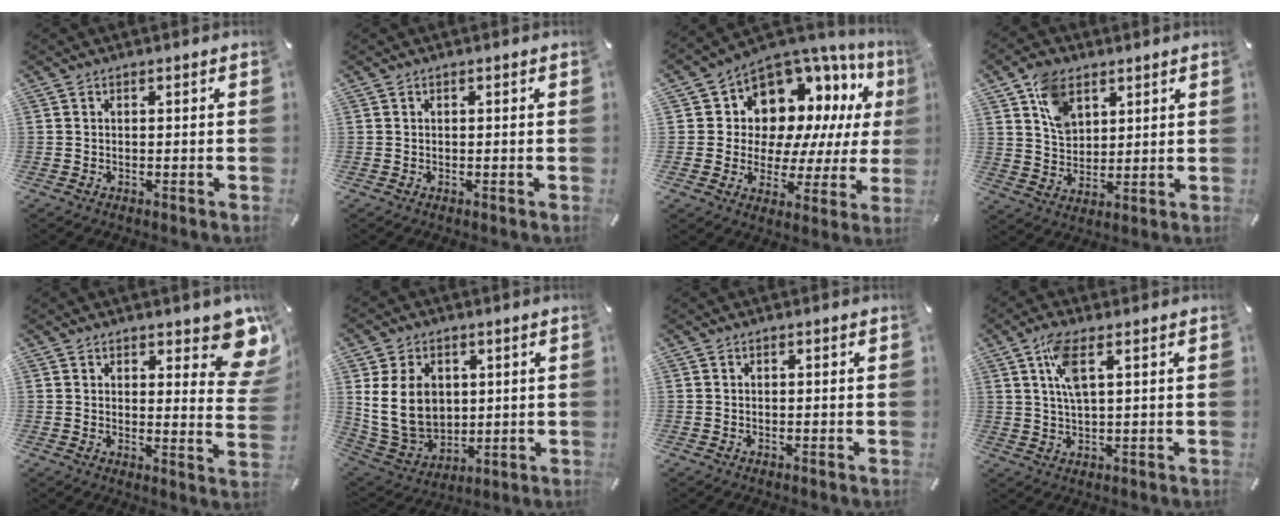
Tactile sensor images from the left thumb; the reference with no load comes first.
{"total": 0.0}
{"total": 11.6, "force": [6.8, 8.6, 3.7], "torque": [-0.066, -0.075, 0.125]}
{"total": 9.1, "force": [4.7, 6.5, 4.2], "torque": [-0.078, 0.000, 0.089]}
{"total": 10.3, "force": [6.6, 4.5, 6.6], "torque": [-0.060, -0.047, 0.113]}
{"total": 13.3, "force": [2.9, 10.8, 7.2], "torque": [-0.160, -0.011, 0.054]}
{"total": 0.0}
{"total": 7.0, "force": [2.8, 2.0, 6.1], "torque": [-0.135, 0.002, 0.046]}